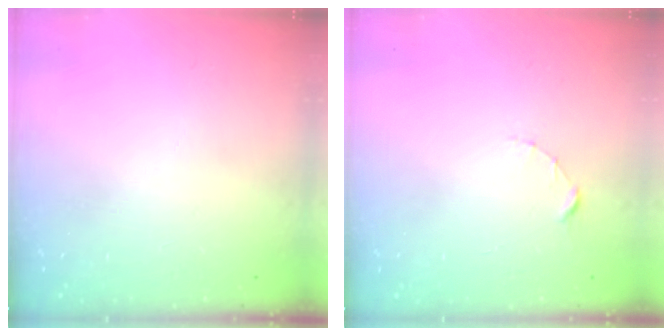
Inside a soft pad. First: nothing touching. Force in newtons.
{"total": 1.5, "press": 1.5, "slide": 0.2}